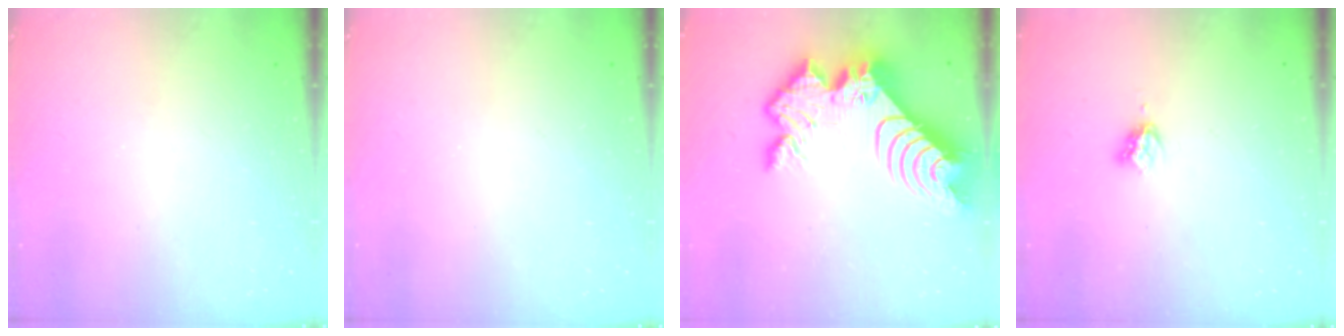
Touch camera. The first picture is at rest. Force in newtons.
{"total": 0.0}
{"total": 17.2, "press": 17.2, "slide": 1.2}
{"total": 3.3, "press": 3.3, "slide": 0.4}